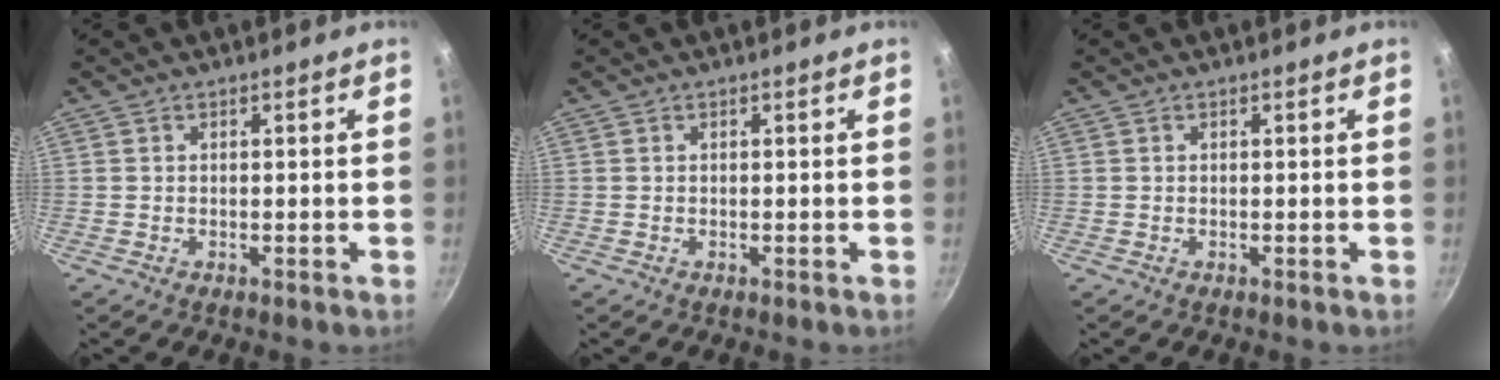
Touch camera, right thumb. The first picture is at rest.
{"total": 0.0}
{"total": 0.0}